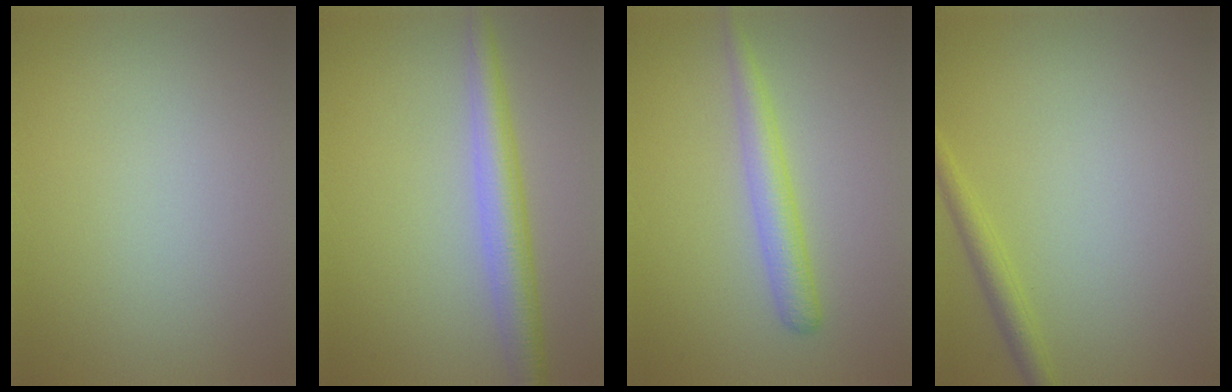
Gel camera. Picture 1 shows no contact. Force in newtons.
{"total": 4.1, "press": 4.1, "slide": 0.1}
{"total": 2.8, "press": 2.8, "slide": 0.2}
{"total": 2.3, "press": 2.3, "slide": 0.0}